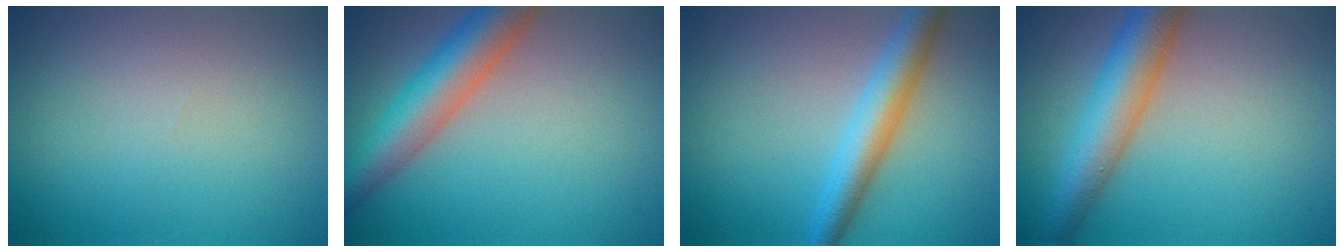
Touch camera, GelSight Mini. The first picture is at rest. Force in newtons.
{"total": 6.7, "press": 6.7, "slide": 0.2}
{"total": 4.4, "press": 4.4, "slide": 0.1}
{"total": 6.7, "press": 6.7, "slide": 0.2}